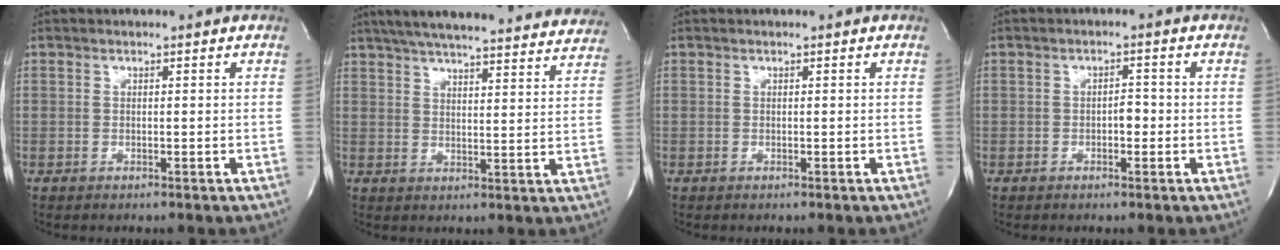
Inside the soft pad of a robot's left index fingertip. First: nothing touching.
{"total": 30.2, "force": [27.3, 4.1, 12.4], "torque": [-0.207, -0.024, 0.337]}
{"total": 0.0}
{"total": 1.9, "force": [-0.5, 0.9, 1.6], "torque": [-0.020, 0.005, -0.009]}